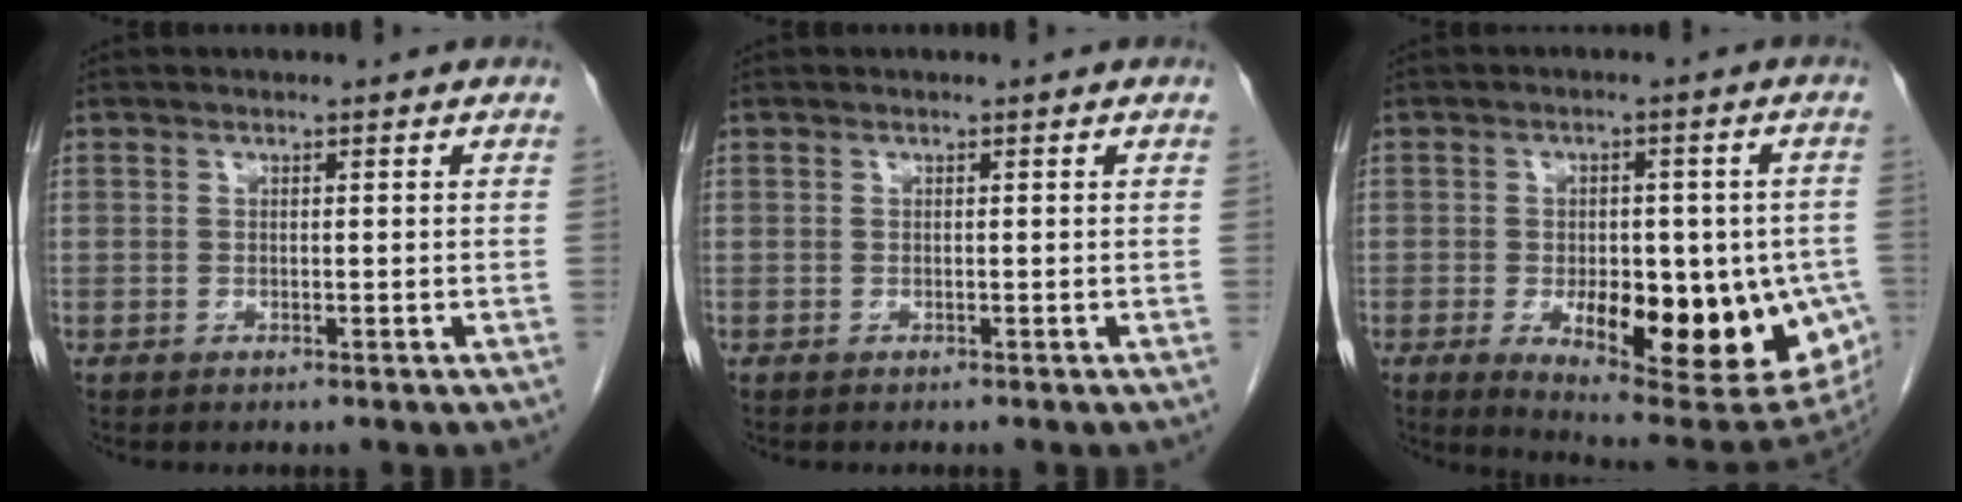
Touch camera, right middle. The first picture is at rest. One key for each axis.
{"total": 0.0}
{"total": 20.9, "fx": -5.7, "fy": 7.6, "fz": 18.6, "tx": -0.194, "ty": -0.011, "tz": -0.053}